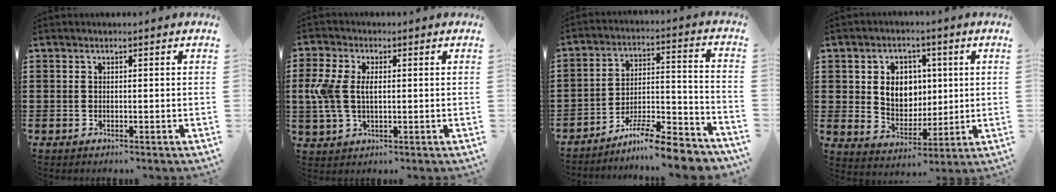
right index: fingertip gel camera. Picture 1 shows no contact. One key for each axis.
{"total": 6.0, "fx": 0.3, "fy": 3.5, "fz": 4.9, "tx": -0.134, "ty": -0.002, "tz": -0.005}
{"total": 9.3, "fx": -8.4, "fy": 0.5, "fz": 4.1, "tx": -0.058, "ty": 0.017, "tz": -0.160}
{"total": 6.8, "fx": 1.3, "fy": 5.8, "fz": 3.3, "tx": -0.073, "ty": 0.013, "tz": 0.020}